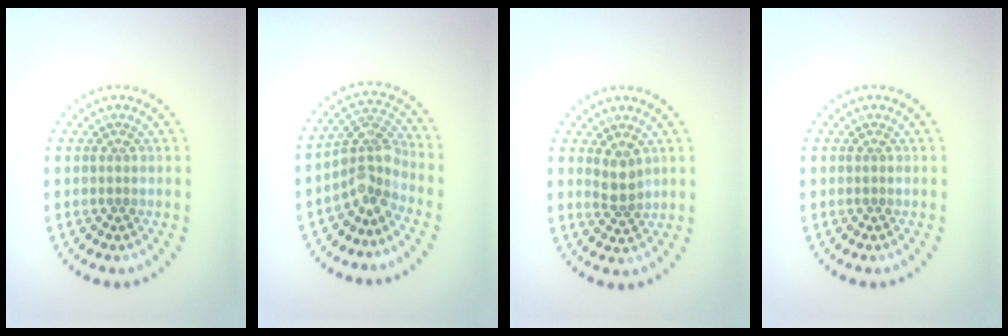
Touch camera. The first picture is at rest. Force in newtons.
{"total": 3.4, "press": 2.5, "slide": 2.3}
{"total": 2.1, "press": 1.8, "slide": 1.1}
{"total": 0.0}